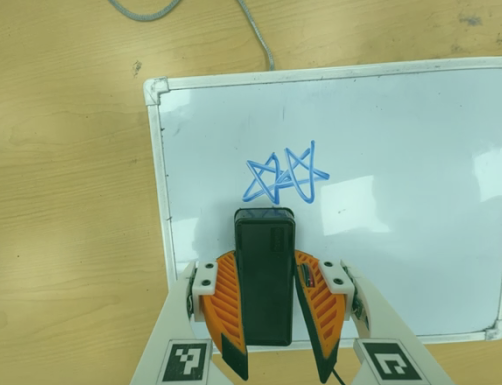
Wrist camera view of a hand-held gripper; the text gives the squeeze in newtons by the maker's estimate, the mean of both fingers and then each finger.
{"total": 7.6, "left": 6.1, "right": 9.1}